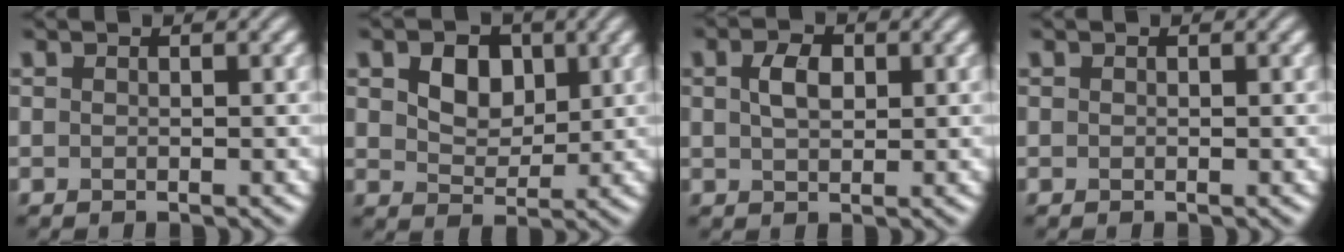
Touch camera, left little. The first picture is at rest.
{"total": 3.9, "force": [1.3, 2.7, 2.5], "torque": [-0.051, -0.001, 0.018]}
{"total": 2.7, "force": [0.7, 1.6, 2.0], "torque": [-0.044, 0.003, 0.013]}
{"total": 0.0}